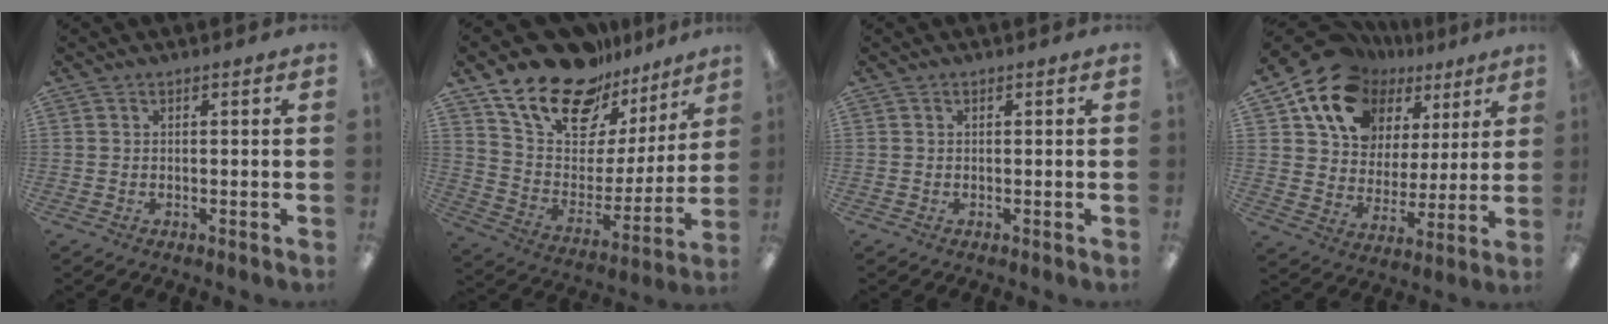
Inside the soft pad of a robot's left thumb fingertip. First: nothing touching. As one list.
[{"total": 20.8, "force": [15.5, 10.6, 9.0], "torque": [-0.166, -0.105, 0.276]}, {"total": 0.0}, {"total": 18.8, "force": [12.3, 12.3, 6.9], "torque": [-0.143, -0.075, 0.232]}]